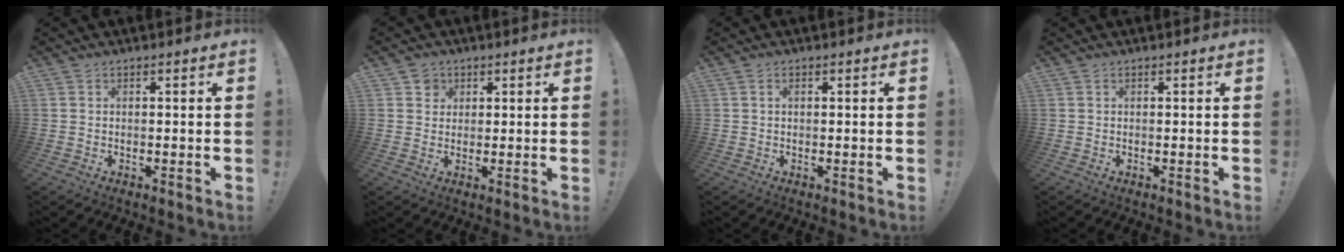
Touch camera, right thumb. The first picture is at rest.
{"total": 3.3, "force": [1.4, 3.0, 0.5], "torque": [0.004, -0.005, 0.022]}
{"total": 1.0, "force": [0.2, 0.5, 0.8], "torque": [-0.026, 0.006, 0.005]}
{"total": 0.0}